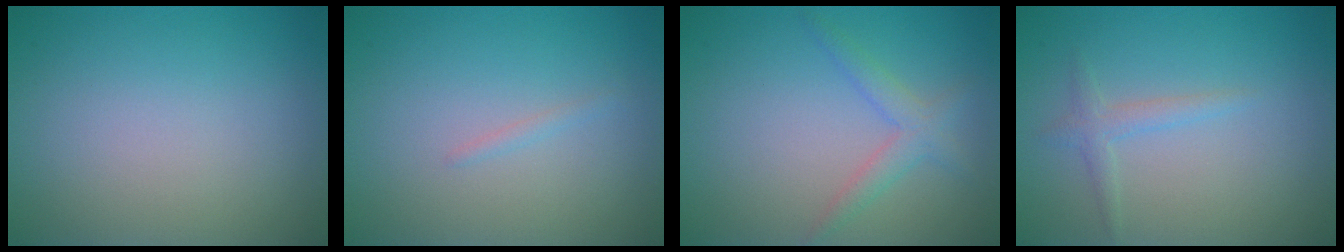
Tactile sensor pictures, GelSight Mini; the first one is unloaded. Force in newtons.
{"total": 0.6, "press": 0.6, "slide": 0.1}
{"total": 2.1, "press": 2.1, "slide": 0.1}
{"total": 1.5, "press": 1.5, "slide": 0.1}